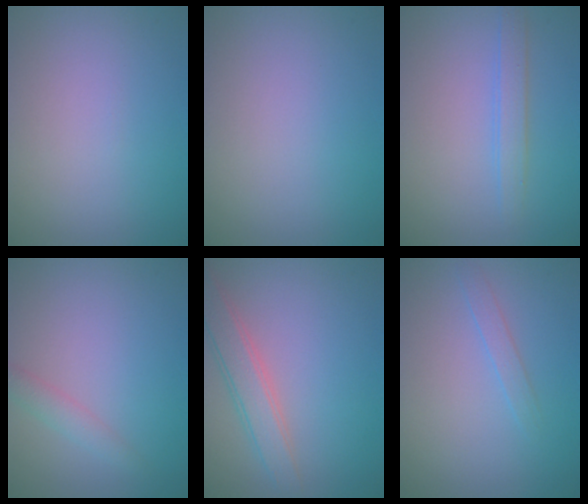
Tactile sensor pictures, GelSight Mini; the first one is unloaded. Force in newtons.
{"total": 0.0}
{"total": 1.8, "press": 1.8, "slide": 0.1}
{"total": 1.5, "press": 1.5, "slide": 0.1}
{"total": 3.4, "press": 3.4, "slide": 0.3}
{"total": 1.1, "press": 1.1, "slide": 0.0}